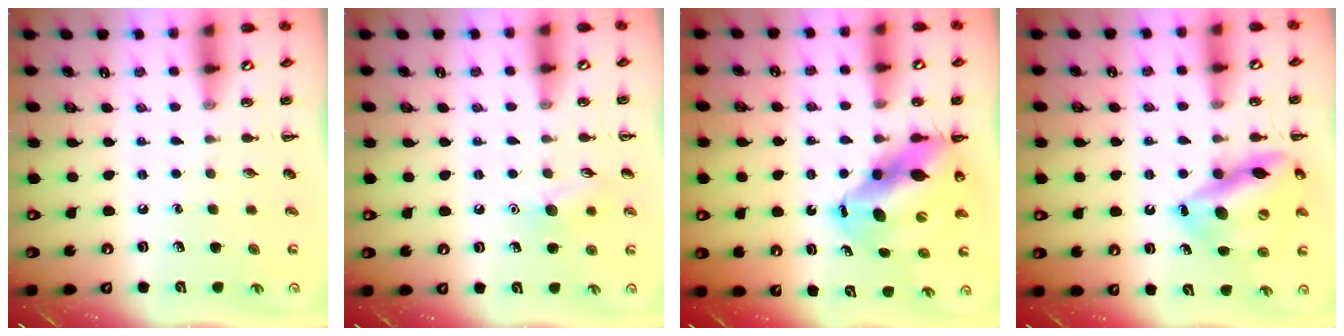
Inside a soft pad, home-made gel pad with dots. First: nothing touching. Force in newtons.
{"total": 7.2, "press": 7.0, "slide": 1.7}
{"total": 12.4, "press": 11.9, "slide": 3.3}
{"total": 15.6, "press": 15.1, "slide": 4.0}